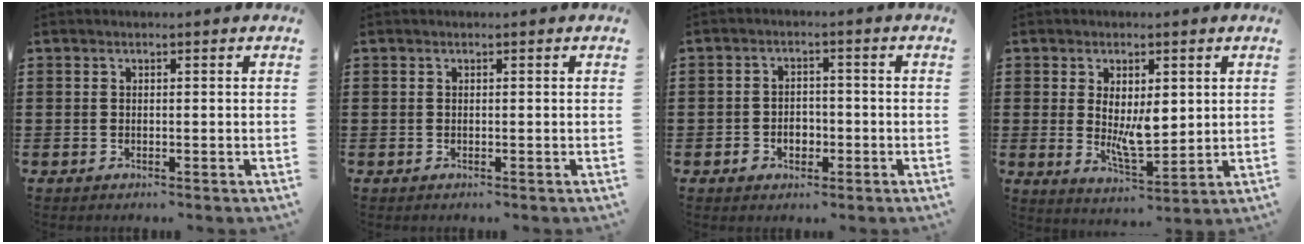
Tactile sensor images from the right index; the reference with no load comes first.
{"total": 0.0}
{"total": 2.7, "force": [-1.2, 2.1, 1.2], "torque": [-0.026, 0.005, -0.026]}
{"total": 5.7, "force": [1.2, 2.7, 4.9], "torque": [-0.073, -0.005, 0.018]}